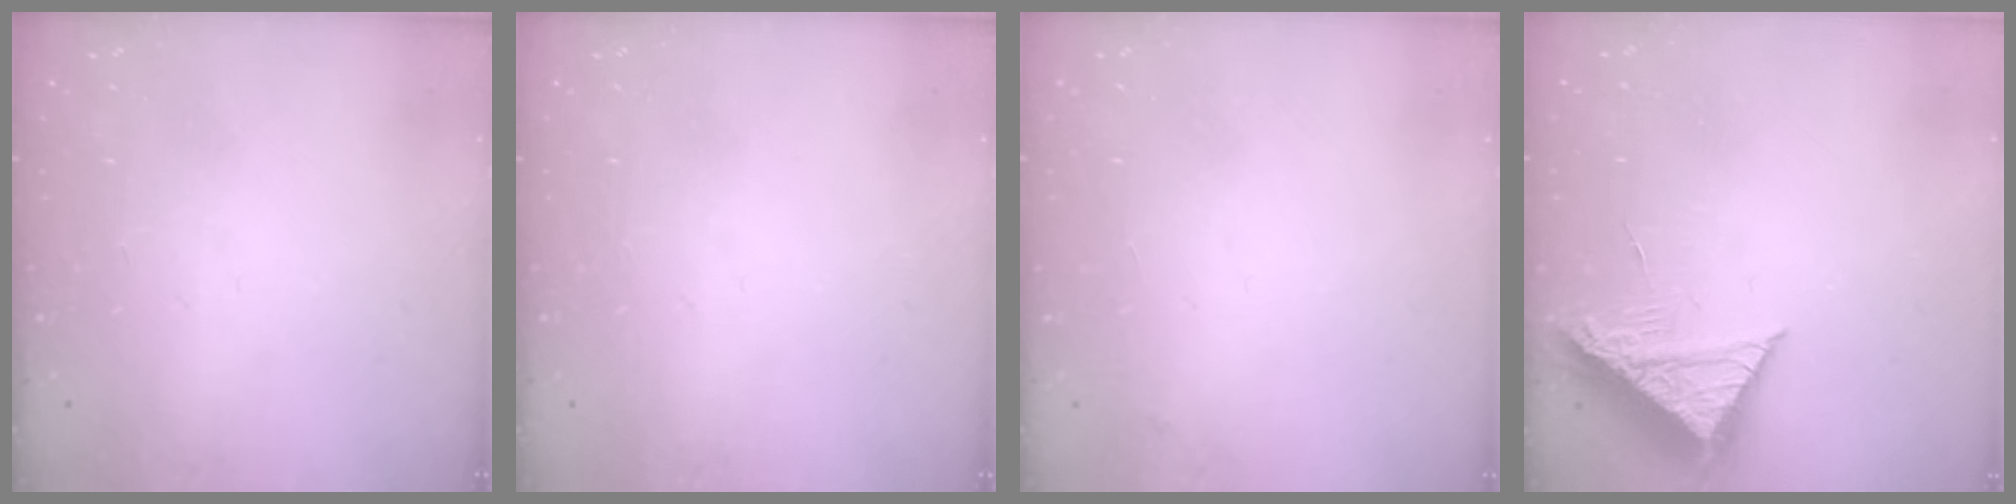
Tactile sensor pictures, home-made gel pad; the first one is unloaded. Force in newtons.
{"total": 0.0}
{"total": 2.5, "press": 2.4, "slide": 0.4}
{"total": 9.4, "press": 9.4, "slide": 0.5}